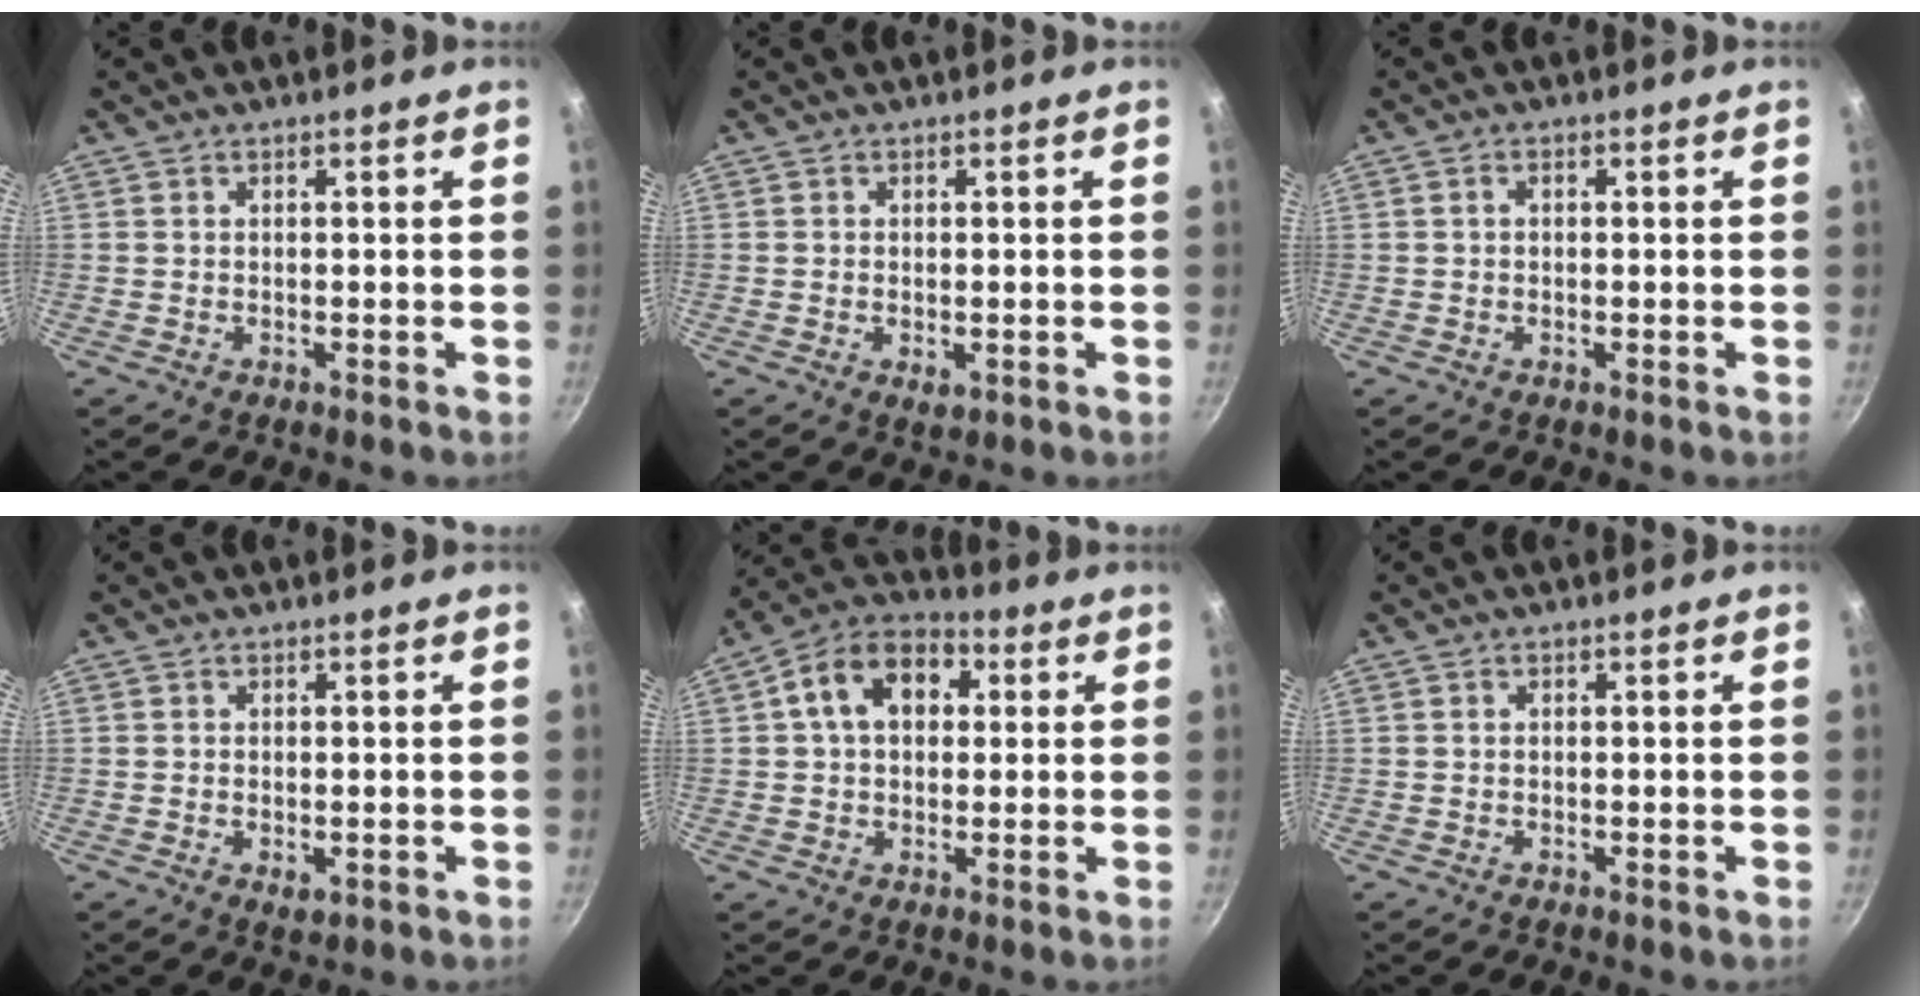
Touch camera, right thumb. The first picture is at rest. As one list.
[{"total": 2.1, "force": [-0.3, 1.3, 1.6], "torque": [-0.026, -0.005, -0.003]}, {"total": 1.2, "force": [0.1, 0.9, 0.7], "torque": [-0.013, 0.007, 0.001]}, {"total": 2.4, "force": [-0.4, 1.4, 1.8], "torque": [-0.028, -0.006, -0.004]}, {"total": 12.7, "force": [2.8, 9.0, 8.5], "torque": [-0.113, 0.024, 0.026]}, {"total": 0.6, "force": [0.1, 0.5, 0.3], "torque": [-0.004, 0.004, 0.001]}]